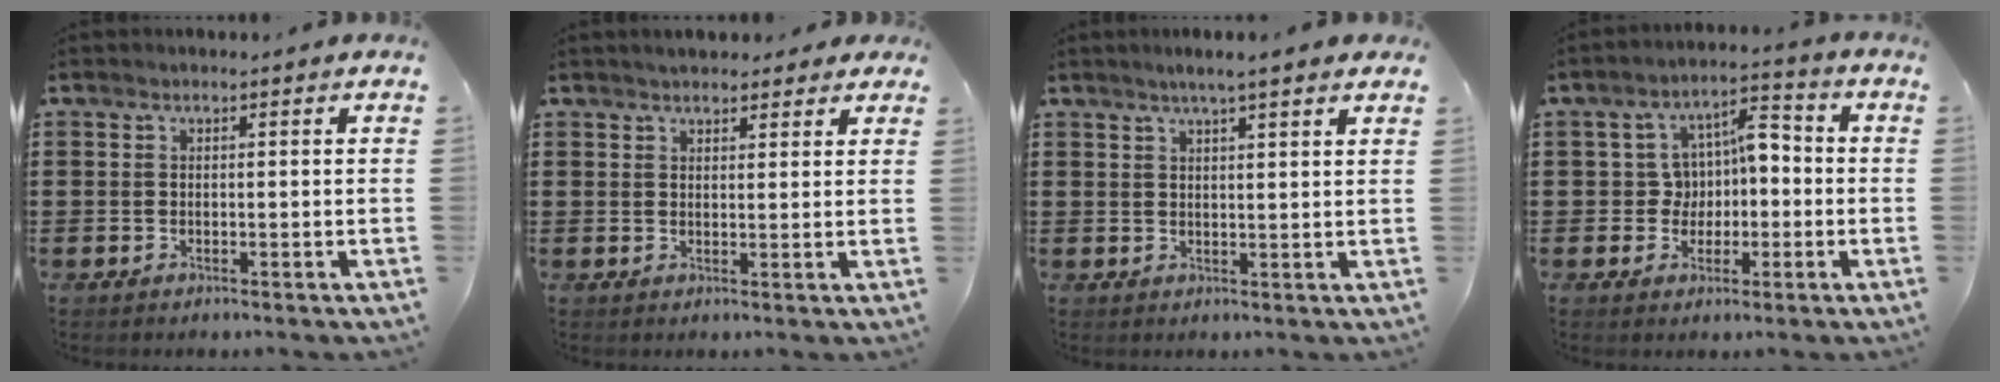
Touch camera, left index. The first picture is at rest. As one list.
[{"total": 2.6, "force": [2.4, 0.9, 0.5], "torque": [-0.007, 0.000, 0.042]}, {"total": 3.2, "force": [2.6, -0.1, 1.9], "torque": [-0.044, 0.001, 0.046]}, {"total": 6.0, "force": [-0.3, 5.0, 3.2], "torque": [-0.078, 0.008, -0.010]}]